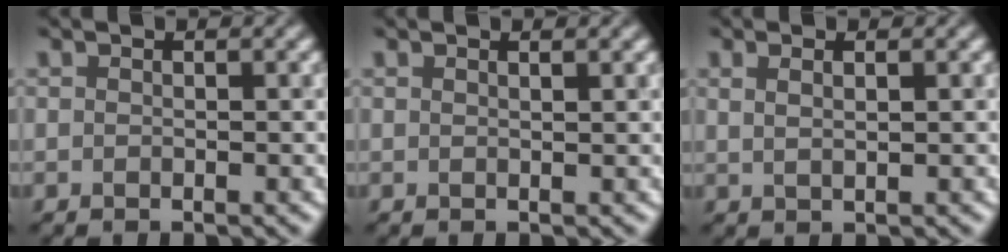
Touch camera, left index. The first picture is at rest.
{"total": 1.0, "force": [0.7, 0.3, 0.6], "torque": [0.001, 0.002, 0.005]}
{"total": 1.7, "force": [0.8, 0.7, 1.3], "torque": [-0.016, -0.002, 0.012]}